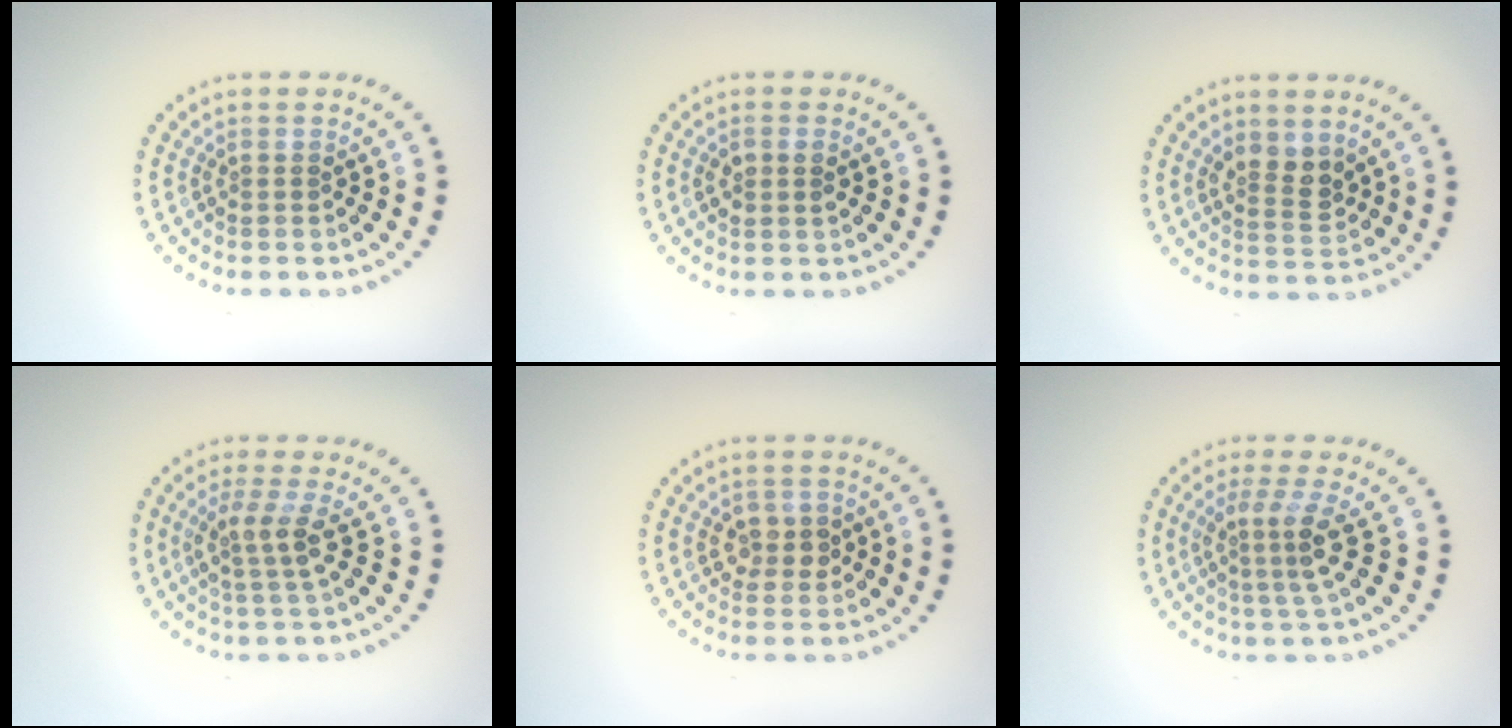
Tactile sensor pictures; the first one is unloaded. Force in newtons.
{"total": 1.4, "press": 1.3, "slide": 0.3}
{"total": 2.6, "press": 2.4, "slide": 1.0}
{"total": 2.7, "press": 2.0, "slide": 1.8}
{"total": 2.3, "press": 2.3, "slide": 0.6}
{"total": 3.2, "press": 2.3, "slide": 2.3}